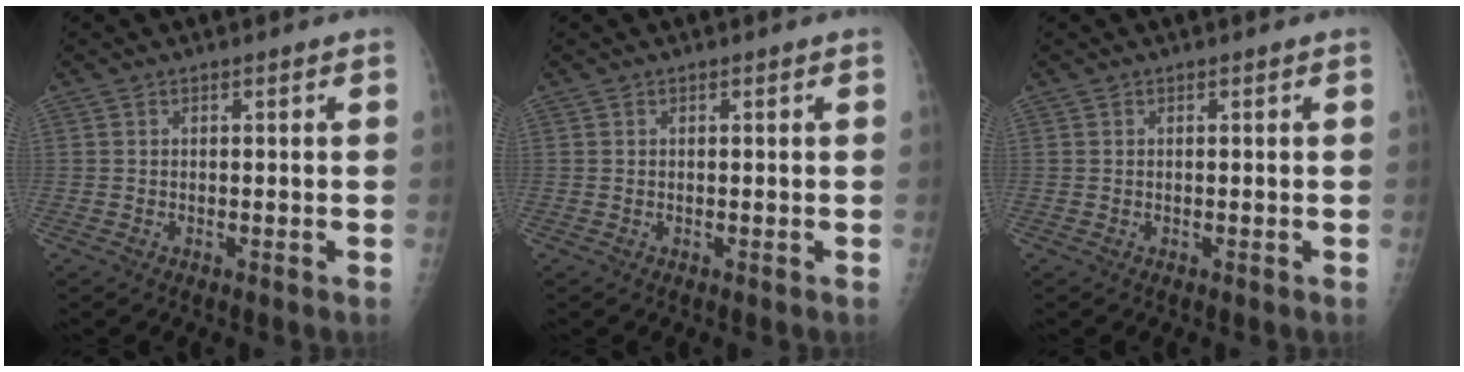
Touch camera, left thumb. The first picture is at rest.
{"total": 0.0}
{"total": 0.0}